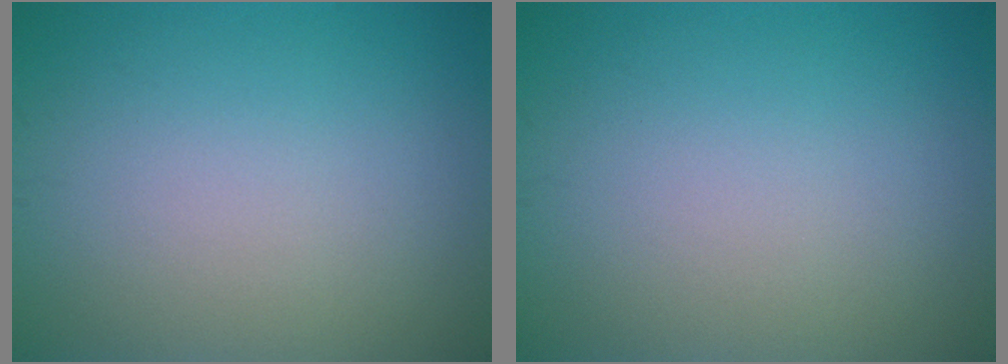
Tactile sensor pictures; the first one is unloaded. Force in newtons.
{"total": 0.0}